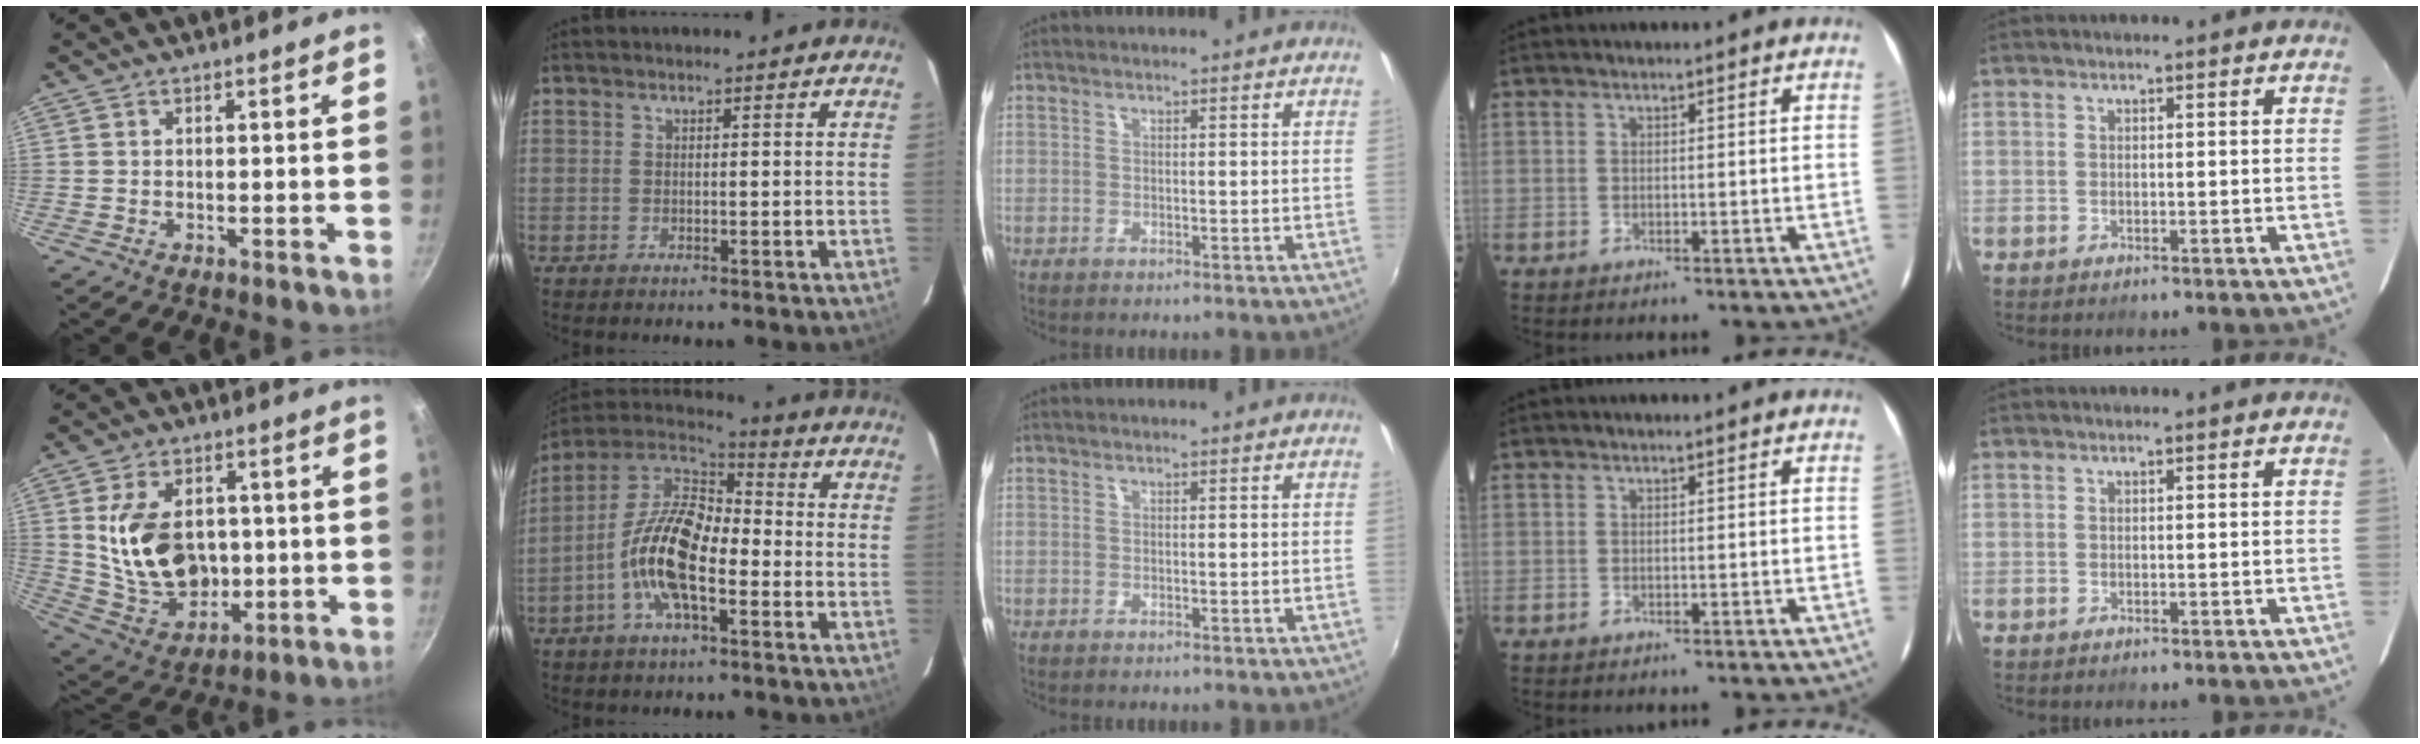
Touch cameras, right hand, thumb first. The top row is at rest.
{"thumb": {"total": 17.6, "force": [1.1, 12.6, 12.2], "torque": [-0.182, -0.004, 0.035]}, "index": {"total": 14.4, "force": [-4.6, 6.1, 12.2], "torque": [-0.244, 0.003, -0.096]}}